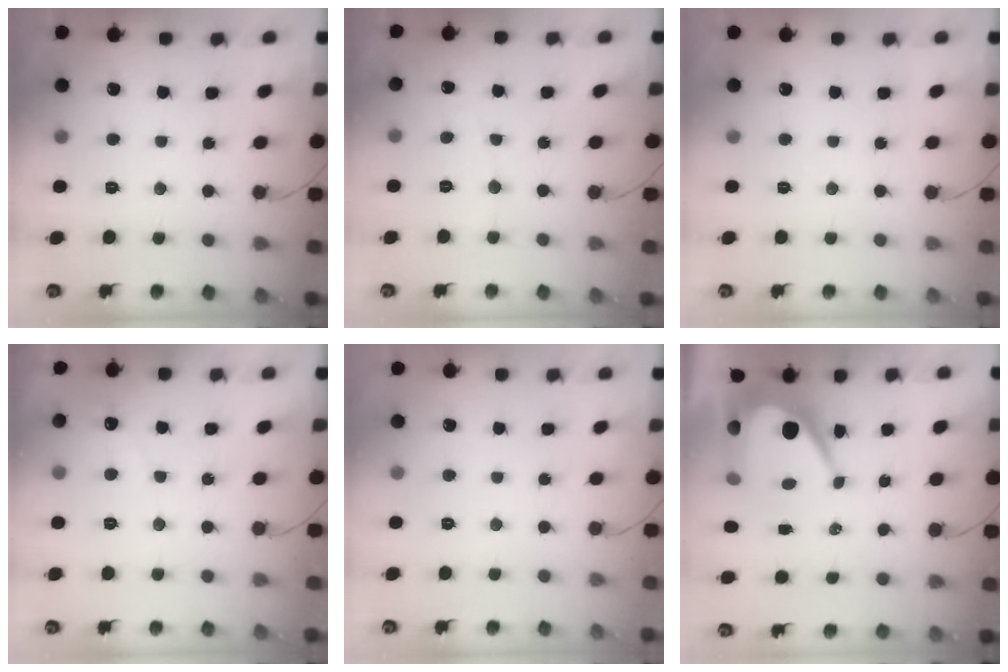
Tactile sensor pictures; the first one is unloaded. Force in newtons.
{"total": 2.8, "press": 2.8, "slide": 0.2}
{"total": 0.0}
{"total": 2.7, "press": 2.7, "slide": 0.1}
{"total": 0.0}
{"total": 10.5, "press": 10.5, "slide": 0.7}